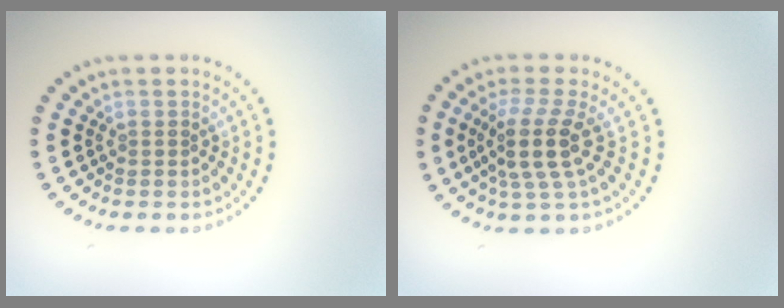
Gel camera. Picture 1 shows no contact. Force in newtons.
{"total": 3.8, "press": 2.9, "slide": 2.5}